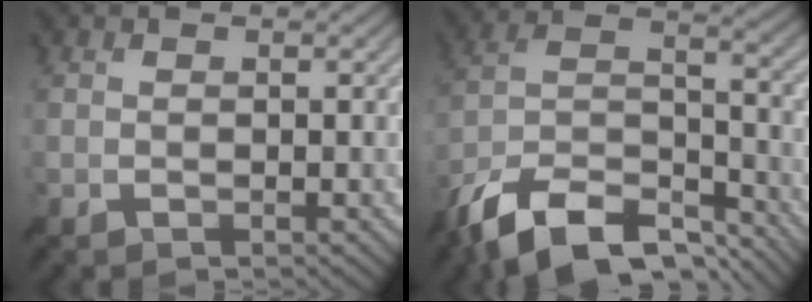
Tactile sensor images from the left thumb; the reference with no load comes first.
{"total": 14.6, "force": [-11.2, 5.3, 7.8], "torque": [-0.171, 0.001, -0.204]}